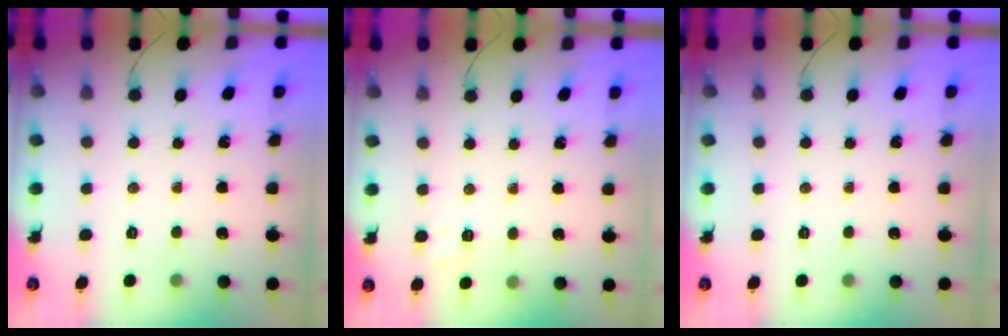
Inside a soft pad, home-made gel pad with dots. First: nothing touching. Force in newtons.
{"total": 2.9, "press": 2.6, "slide": 1.4}
{"total": 0.0}